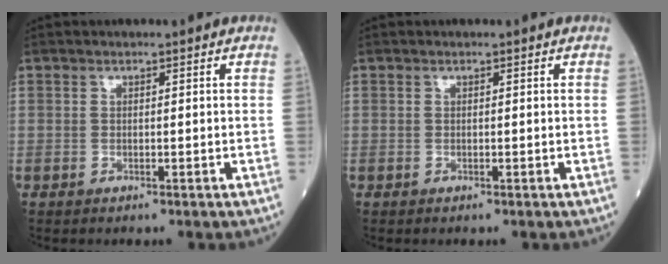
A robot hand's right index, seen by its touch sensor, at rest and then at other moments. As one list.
[{"total": 0.0}]